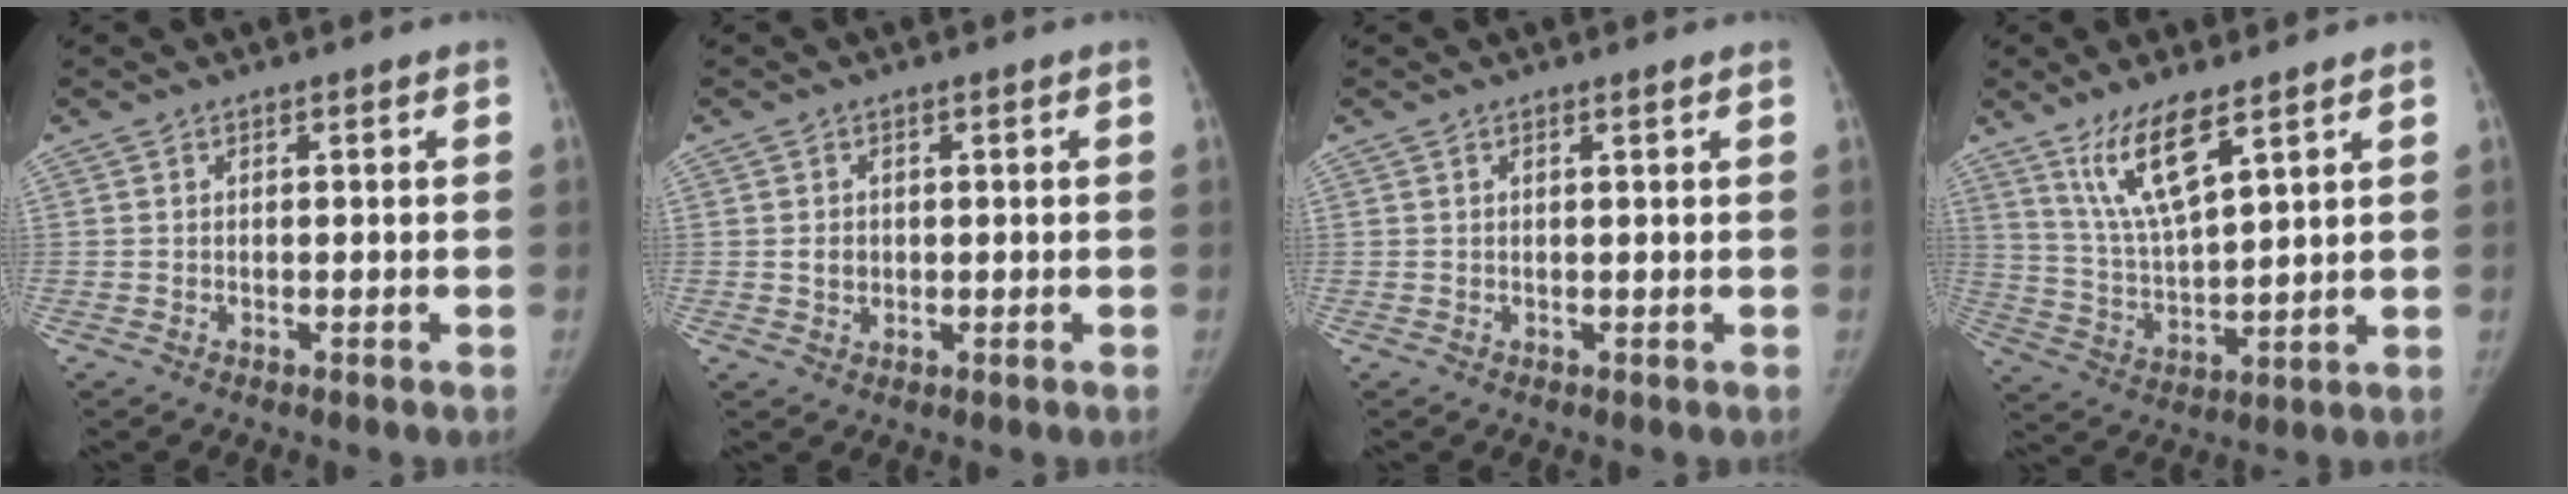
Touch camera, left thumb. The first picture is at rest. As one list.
[{"total": 1.7, "force": [0.2, 1.4, 0.9], "torque": [-0.011, -0.001, 0.008]}, {"total": 0.9, "force": [0.6, -0.2, 0.6], "torque": [-0.019, -0.002, 0.014]}, {"total": 10.9, "force": [6.9, 2.5, 8.0], "torque": [-0.151, -0.039, 0.146]}]